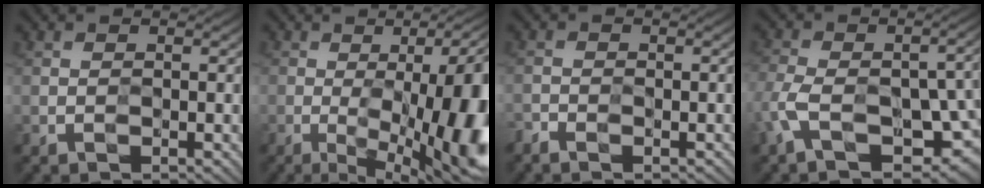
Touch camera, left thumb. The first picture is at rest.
{"total": 18.2, "force": [-2.9, 8.5, 15.9], "torque": [-0.173, -0.020, -0.026]}
{"total": 1.8, "force": [-1.7, 0.5, 0.4], "torque": [-0.010, -0.008, -0.036]}
{"total": 11.7, "force": [-4.6, 6.2, 8.9], "torque": [-0.166, -0.021, -0.077]}